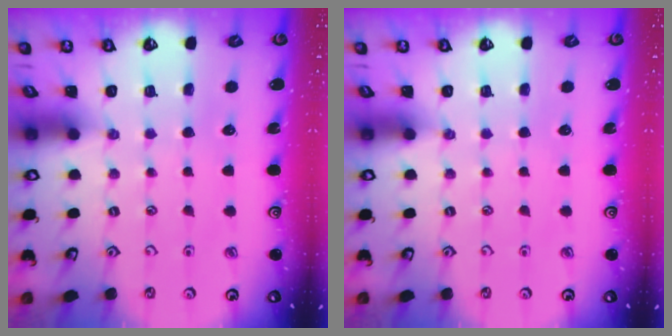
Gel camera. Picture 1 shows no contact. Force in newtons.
{"total": 0.0}